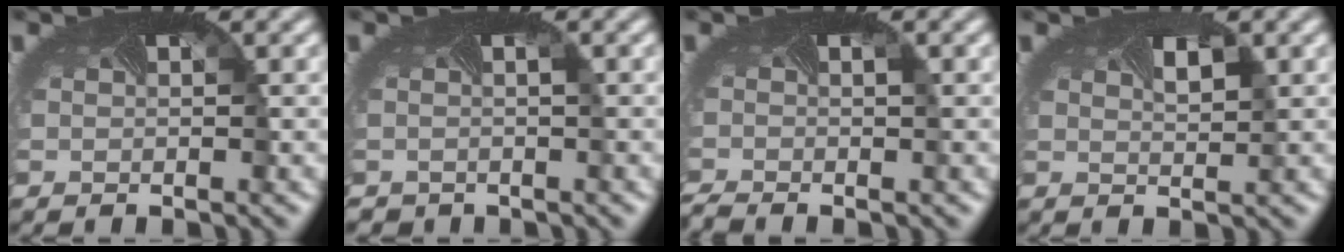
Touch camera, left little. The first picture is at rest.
{"total": 1.1, "force": [-0.8, 0.6, 0.4], "torque": [0.006, -0.010, -0.010]}
{"total": 2.5, "force": [-1.8, 0.4, 1.6], "torque": [-0.026, -0.015, -0.033]}
{"total": 1.2, "force": [0.6, 0.3, 0.9], "torque": [-0.011, 0.001, 0.011]}